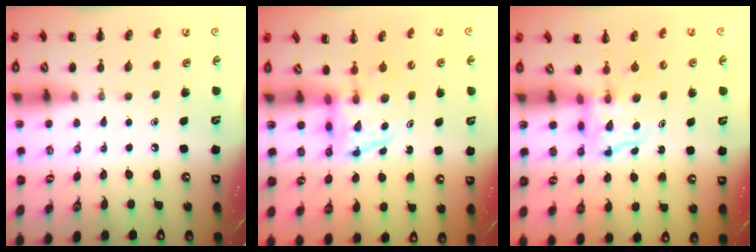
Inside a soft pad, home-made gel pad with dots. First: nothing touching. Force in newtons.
{"total": 3.9, "press": 3.9, "slide": 0.7}
{"total": 3.5, "press": 3.4, "slide": 0.3}